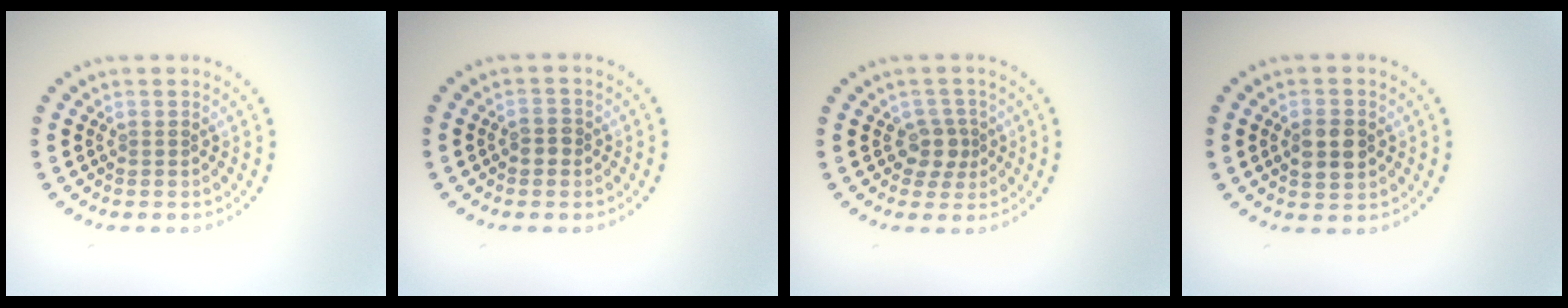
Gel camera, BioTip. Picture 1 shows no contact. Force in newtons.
{"total": 1.4, "press": 1.4, "slide": 0.3}
{"total": 2.1, "press": 1.7, "slide": 1.2}
{"total": 3.1, "press": 3.1, "slide": 0.2}